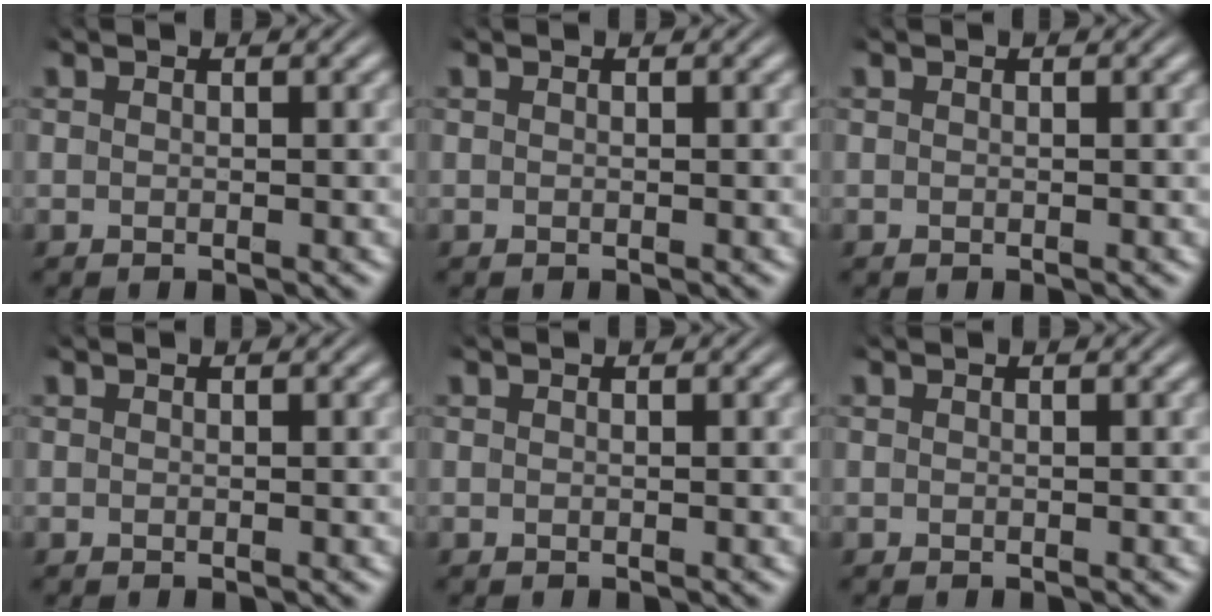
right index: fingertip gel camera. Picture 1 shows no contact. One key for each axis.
{"total": 0.0}
{"total": 0.0}
{"total": 0.0}
{"total": 0.0}
{"total": 0.7, "fx": -0.2, "fy": -0.7, "fz": -0.2, "tx": 0.010, "ty": -0.009, "tz": 0.005}